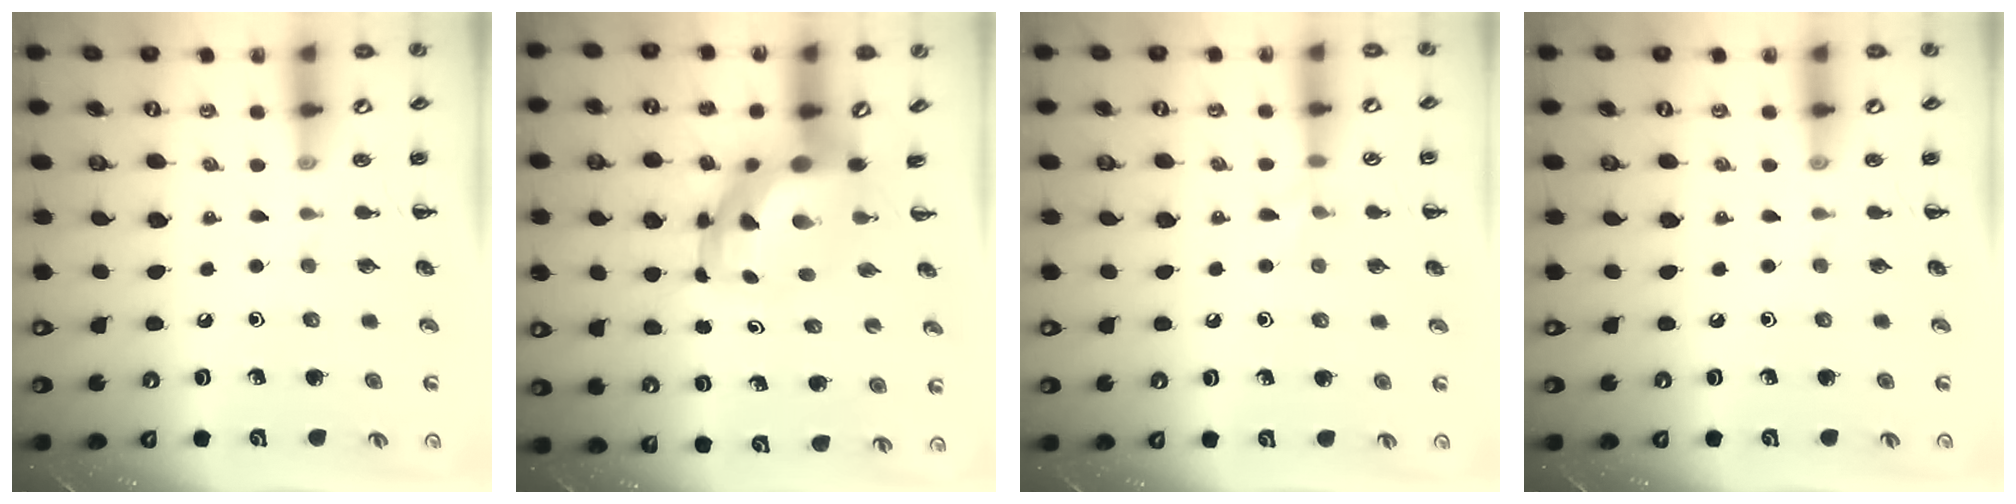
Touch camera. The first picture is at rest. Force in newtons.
{"total": 6.0, "press": 5.8, "slide": 1.7}
{"total": 5.2, "press": 4.9, "slide": 1.9}
{"total": 0.0}